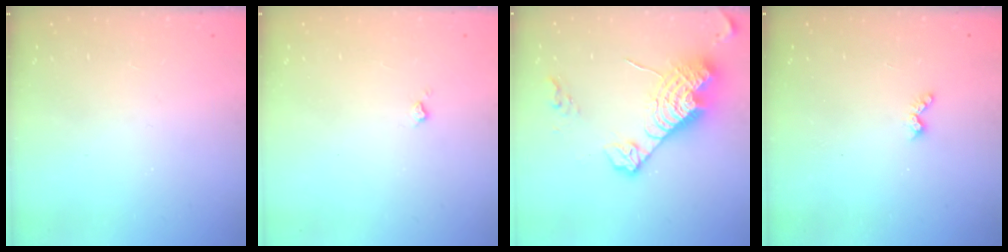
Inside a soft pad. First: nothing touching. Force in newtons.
{"total": 3.3, "press": 3.3, "slide": 0.6}
{"total": 16.9, "press": 16.8, "slide": 1.4}
{"total": 3.7, "press": 3.6, "slide": 0.7}